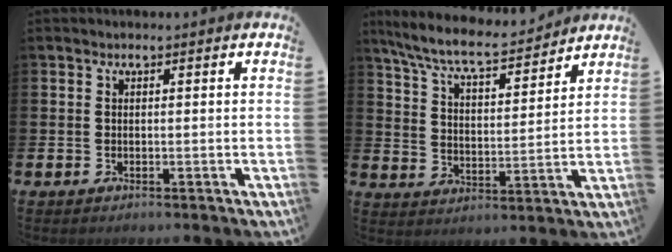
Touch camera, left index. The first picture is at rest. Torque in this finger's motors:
{"motor_torque": [0.91, -1.23, 0.23, 0.14]}